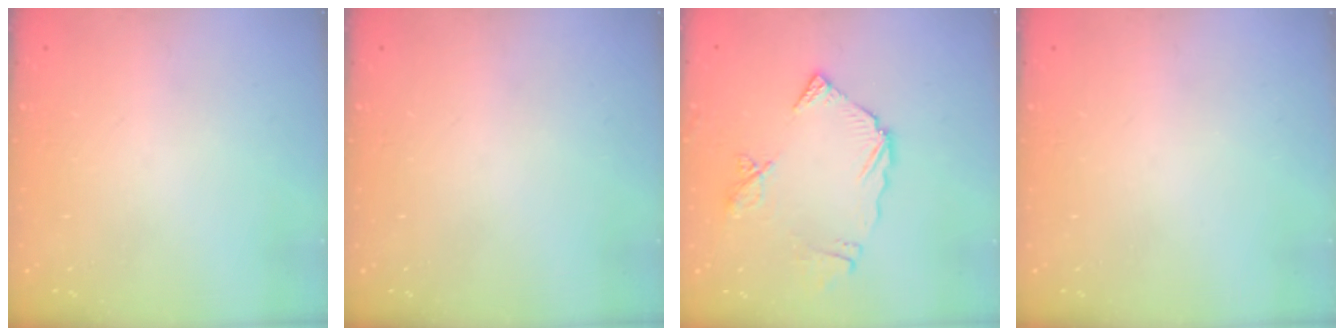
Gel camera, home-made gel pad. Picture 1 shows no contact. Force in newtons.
{"total": 0.0}
{"total": 10.8, "press": 10.7, "slide": 1.4}
{"total": 0.0}